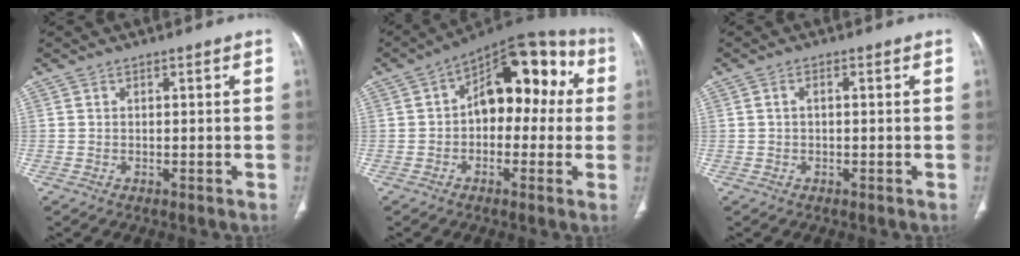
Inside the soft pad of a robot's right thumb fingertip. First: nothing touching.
{"total": 16.3, "force": [1.9, 9.7, 12.9], "torque": [-0.126, 0.049, 0.017]}
{"total": 1.2, "force": [0.1, 0.7, 1.0], "torque": [-0.020, 0.005, 0.000]}